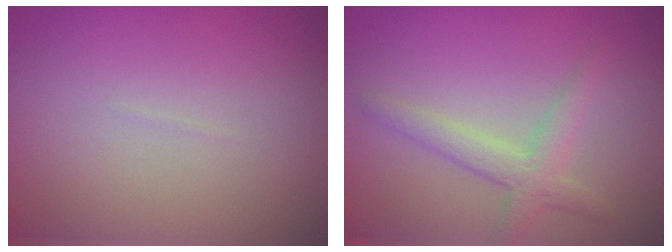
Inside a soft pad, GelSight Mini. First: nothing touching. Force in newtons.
{"total": 2.6, "press": 2.6, "slide": 0.1}